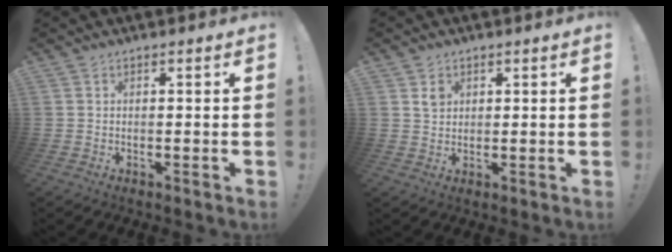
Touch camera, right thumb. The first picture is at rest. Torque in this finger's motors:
{"motor_torque": [0.06, 0.14, 0.15, -0.05, -0.01]}